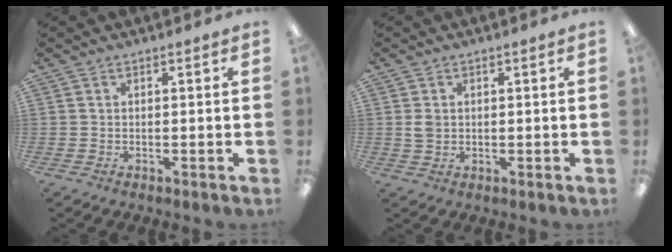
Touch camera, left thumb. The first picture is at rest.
{"total": 2.4, "force": [0.6, 2.0, 1.2], "torque": [-0.017, 0.001, 0.008]}